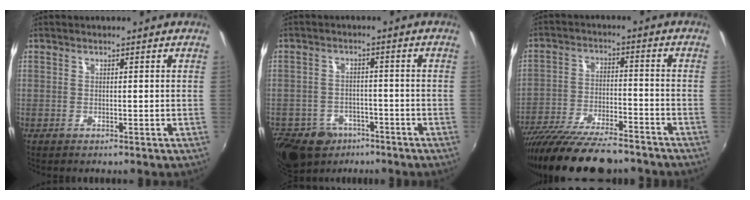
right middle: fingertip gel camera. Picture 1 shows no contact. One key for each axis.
{"total": 15.4, "fx": -9.3, "fy": 10.9, "fz": 5.7, "tx": -0.174, "ty": -0.004, "tz": -0.130}
{"total": 20.9, "fx": -17.5, "fy": 4.6, "fz": 10.4, "tx": -0.203, "ty": -0.046, "tz": -0.281}